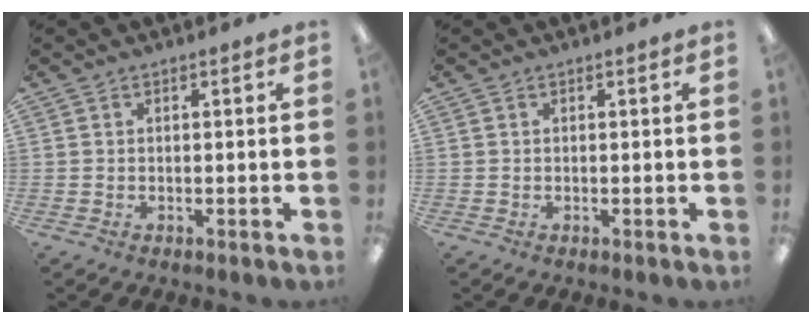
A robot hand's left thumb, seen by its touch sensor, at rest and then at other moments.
{"total": 0.0}